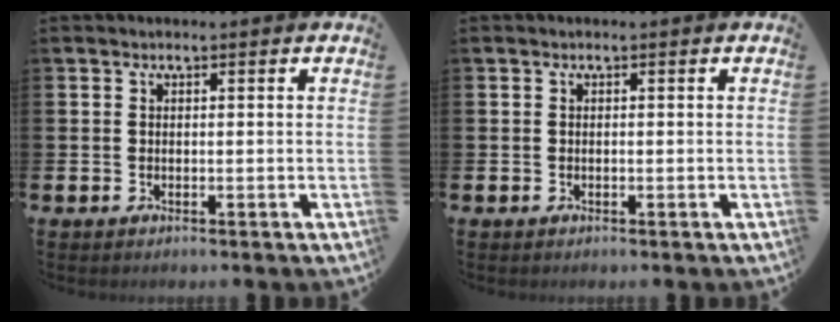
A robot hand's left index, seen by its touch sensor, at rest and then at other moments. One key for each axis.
{"total": 0.0}